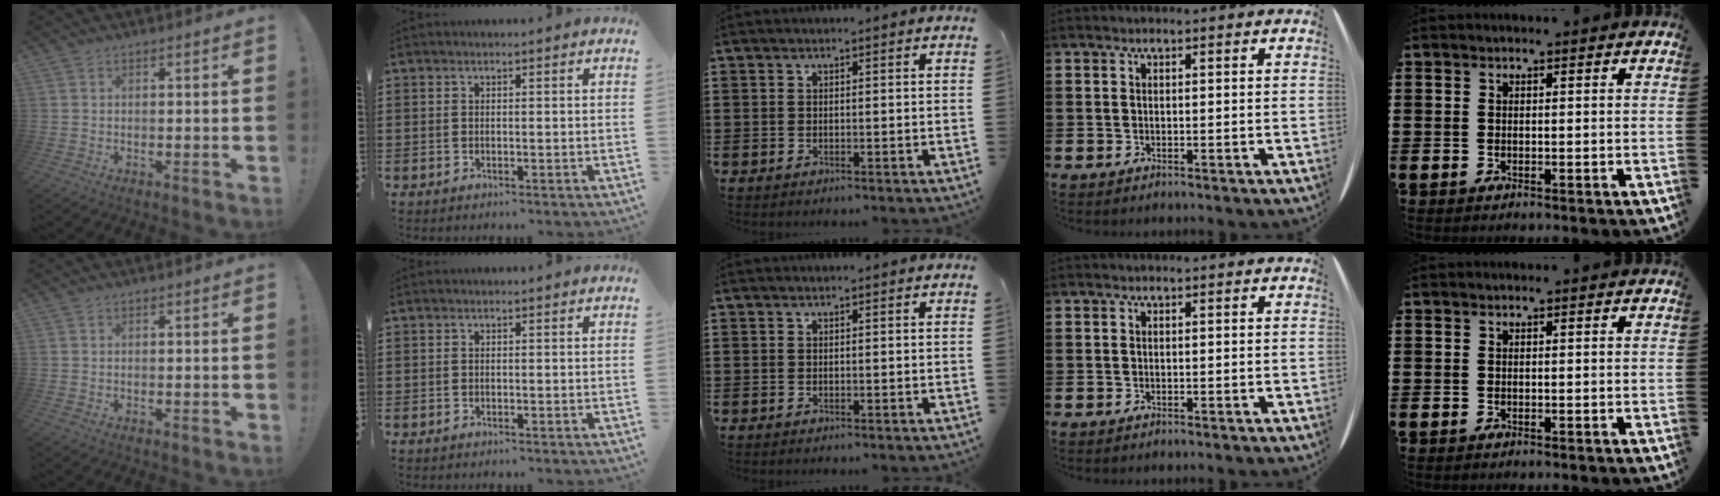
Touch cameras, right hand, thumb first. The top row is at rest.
{}